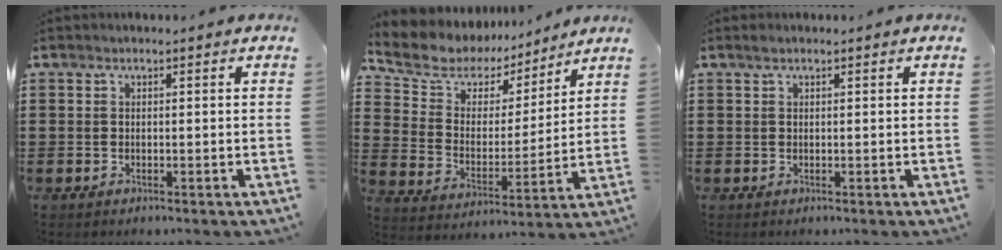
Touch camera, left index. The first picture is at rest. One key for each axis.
{"total": 7.0, "fx": 5.8, "fy": 3.8, "fz": 0.9, "tx": -0.062, "ty": -0.035, "tz": 0.102}
{"total": 0.6, "fx": 0.5, "fy": 0.1, "fz": 0.3, "tx": -0.007, "ty": 0.002, "tz": 0.009}